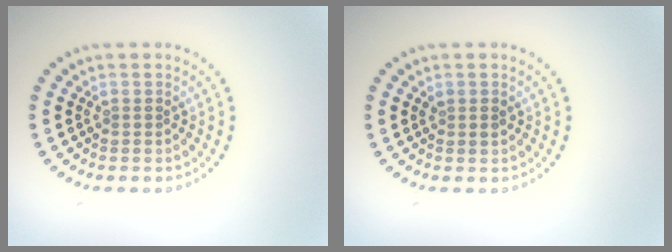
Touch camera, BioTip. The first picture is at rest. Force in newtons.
{"total": 0.8, "press": 0.8, "slide": 0.2}